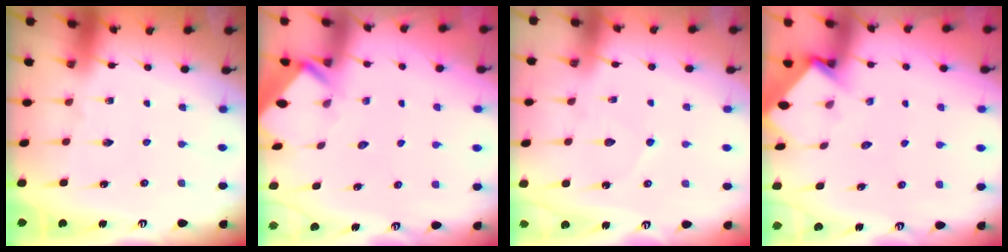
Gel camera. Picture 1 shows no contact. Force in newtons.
{"total": 2.8, "press": 2.8, "slide": 0.1}
{"total": 3.3, "press": 3.3, "slide": 0.4}
{"total": 3.5, "press": 3.4, "slide": 0.3}